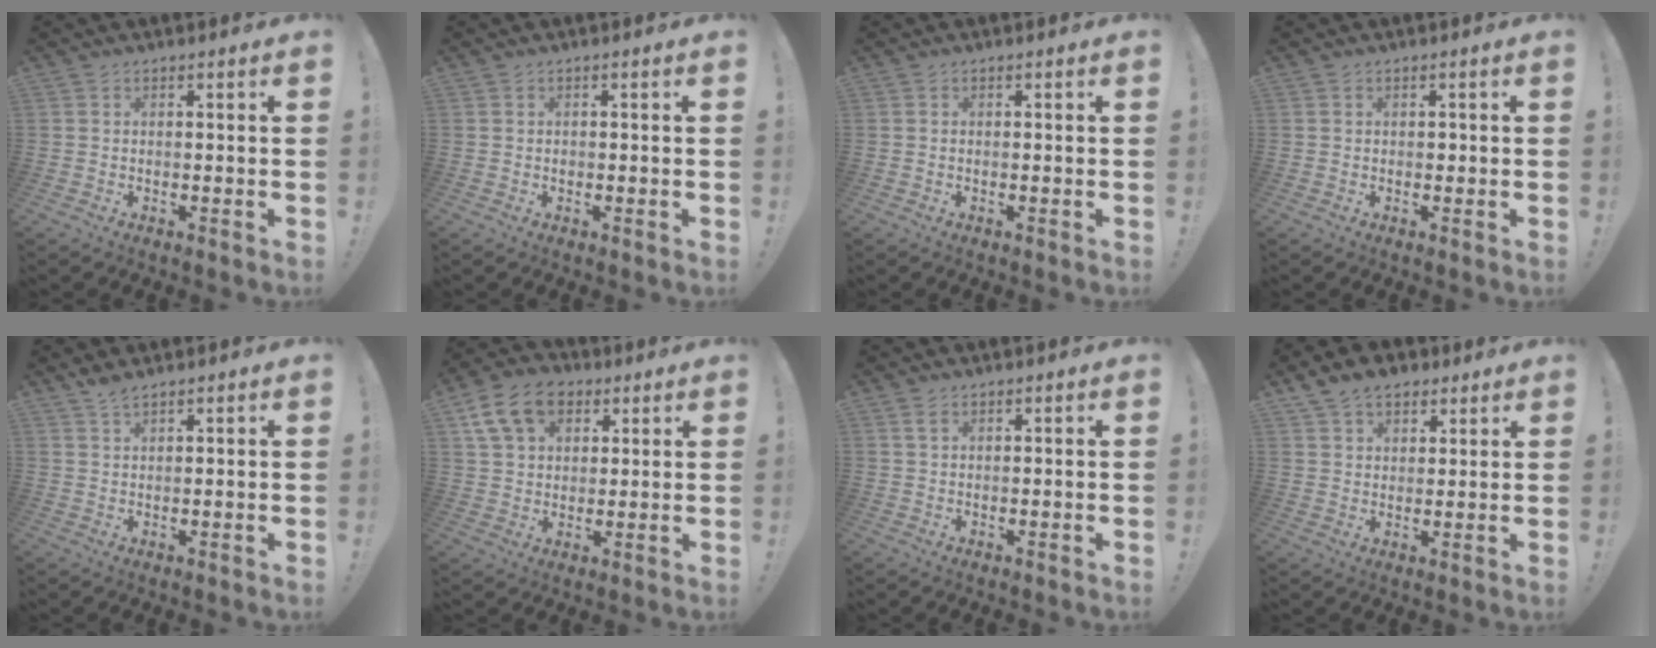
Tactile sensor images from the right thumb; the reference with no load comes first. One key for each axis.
{"total": 0.6, "fx": -0.2, "fy": 0.6, "fz": 0.1, "tx": -0.003, "ty": 0.003, "tz": -0.004}
{"total": 0.0}
{"total": 0.8, "fx": -0.2, "fy": 0.7, "fz": 0.4, "tx": -0.010, "ty": 0.005, "tz": -0.004}
{"total": 2.6, "fx": 2.1, "fy": 0.6, "fz": 1.4, "tx": -0.027, "ty": -0.009, "tz": 0.036}
{"total": 14.3, "fx": 6.5, "fy": 10.1, "fz": 7.7, "tx": -0.123, "ty": -0.018, "tz": 0.128}
{"total": 1.8, "fx": 1.0, "fy": 0.8, "fz": 1.2, "tx": -0.019, "ty": -0.001, "tz": 0.017}
{"total": 8.0, "fx": 5.3, "fy": 5.2, "fz": 2.8, "tx": -0.045, "ty": -0.020, "tz": 0.101}